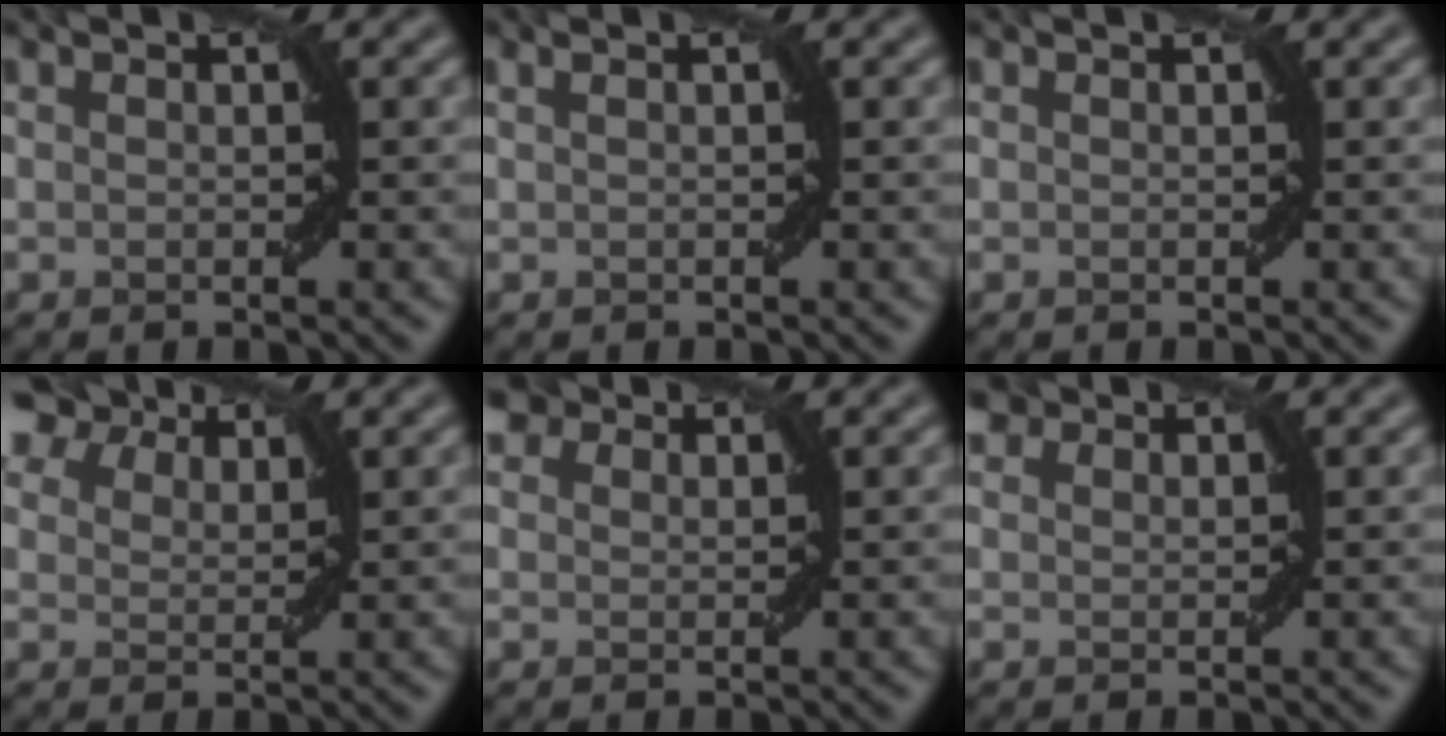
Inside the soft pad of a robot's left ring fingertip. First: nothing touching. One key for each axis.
{"total": 0.9, "fx": 0.3, "fy": 0.2, "fz": 0.8, "tx": -0.015, "ty": 0.005, "tz": 0.004}
{"total": 0.0}
{"total": 7.2, "fx": 5.8, "fy": 3.3, "fz": 2.8, "tx": -0.073, "ty": 0.006, "tz": 0.099}
{"total": 3.3, "fx": 2.6, "fy": 1.5, "fz": 1.2, "tx": -0.027, "ty": 0.005, "tz": 0.046}
{"total": 1.8, "fx": 1.6, "fy": 0.8, "fz": 0.4, "tx": -0.008, "ty": 0.005, "tz": 0.030}